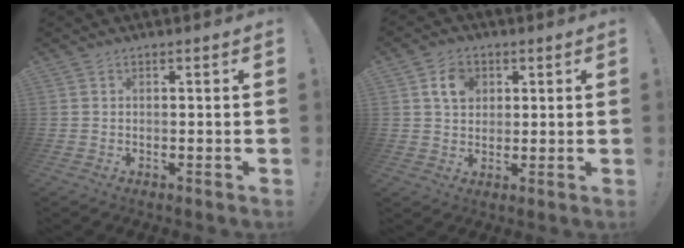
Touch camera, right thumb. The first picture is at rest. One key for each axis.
{"total": 7.4, "fx": 2.8, "fy": 5.6, "fz": 4.0, "tx": -0.061, "ty": 0.005, "tz": 0.052}